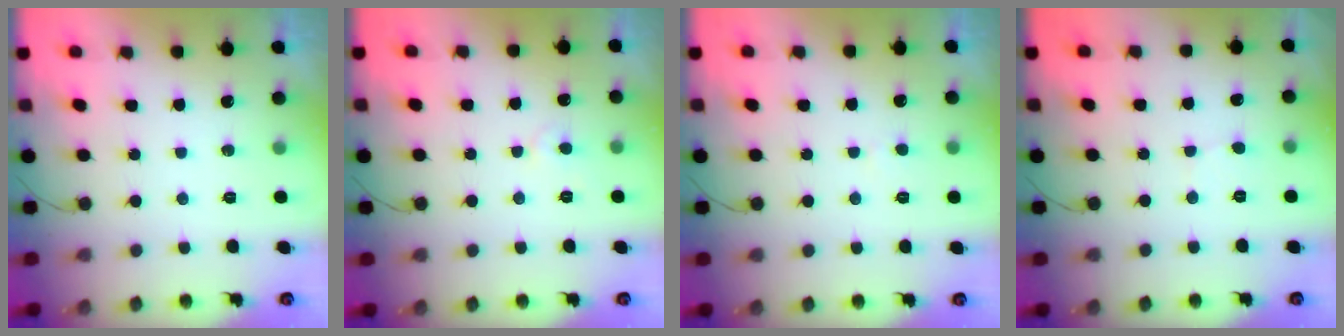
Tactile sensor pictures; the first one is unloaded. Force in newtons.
{"total": 3.5, "press": 3.5, "slide": 0.1}
{"total": 1.8, "press": 1.7, "slide": 0.1}
{"total": 1.6, "press": 1.6, "slide": 0.1}